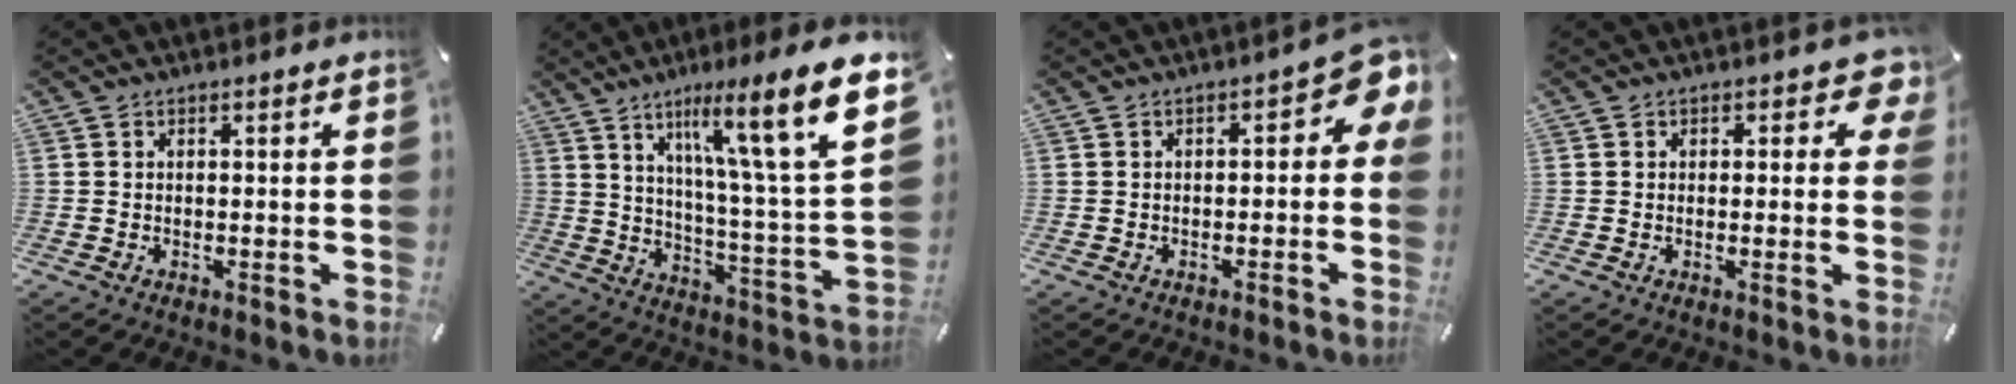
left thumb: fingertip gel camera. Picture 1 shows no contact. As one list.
[{"total": 18.6, "force": [10.6, 2.7, 15.0], "torque": [-0.231, -0.069, 0.150]}, {"total": 5.3, "force": [0.4, 2.8, 4.5], "torque": [-0.054, -0.004, -0.001]}, {"total": 4.0, "force": [1.5, 2.6, 2.7], "torque": [-0.017, -0.003, 0.019]}]